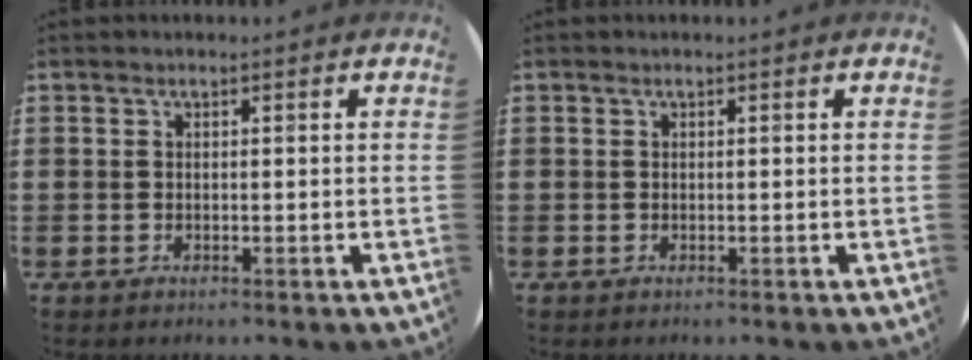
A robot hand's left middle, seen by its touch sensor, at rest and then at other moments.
{"total": 0.0}